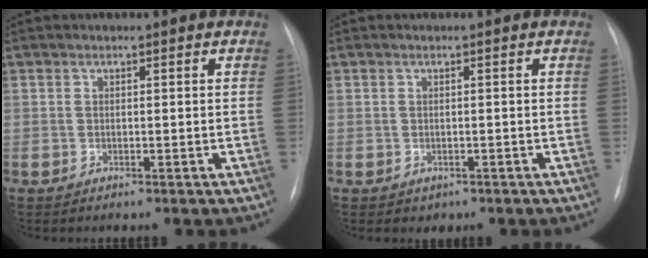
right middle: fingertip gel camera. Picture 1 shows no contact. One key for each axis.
{"total": 1.2, "fx": -0.5, "fy": 1.0, "fz": 0.4, "tx": -0.004, "ty": 0.002, "tz": 0.000}